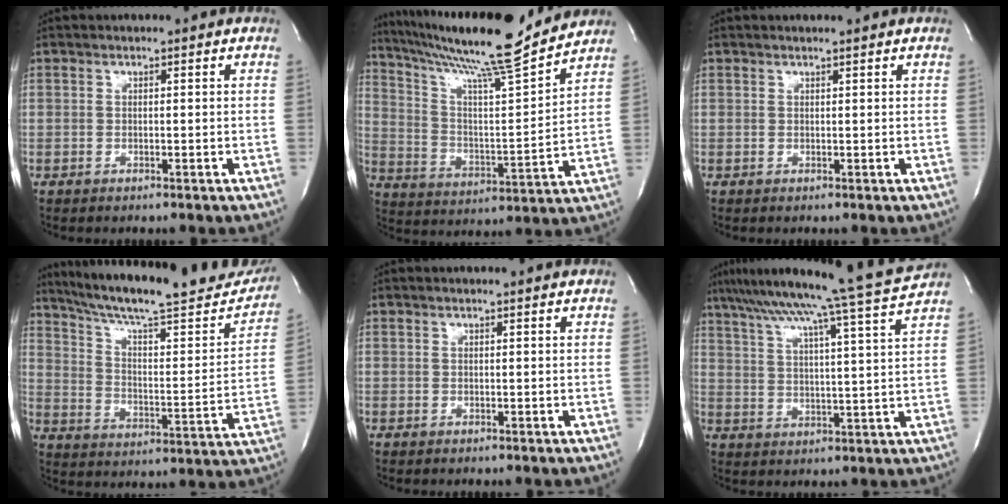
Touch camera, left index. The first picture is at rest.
{"total": 20.2, "force": [17.6, -0.3, 9.9], "torque": [-0.177, -0.011, 0.284]}
{"total": 1.4, "force": [1.2, -0.2, 0.6], "torque": [-0.011, 0.007, 0.023]}
{"total": 26.2, "force": [22.8, 3.8, 12.4], "torque": [-0.198, -0.024, 0.317]}
{"total": 1.6, "force": [1.5, -0.2, 0.6], "torque": [-0.013, 0.007, 0.019]}
{"total": 18.6, "force": [15.9, -2.8, 9.3], "torque": [-0.163, -0.026, 0.223]}